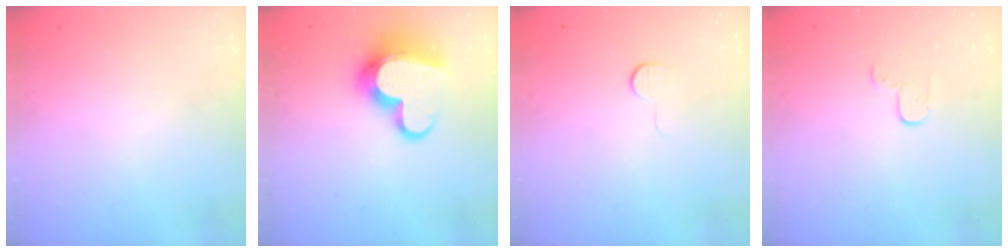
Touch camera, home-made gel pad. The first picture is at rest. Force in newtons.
{"total": 15.0, "press": 14.9, "slide": 1.4}
{"total": 5.0, "press": 5.0, "slide": 0.5}
{"total": 4.9, "press": 4.8, "slide": 0.6}